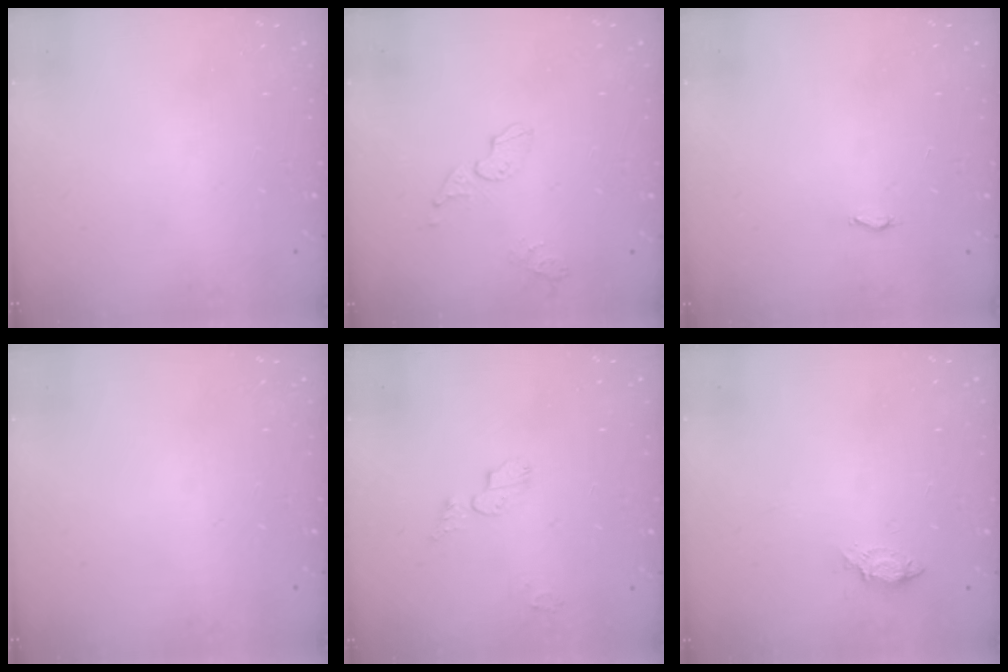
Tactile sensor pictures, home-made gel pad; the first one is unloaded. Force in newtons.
{"total": 4.4, "press": 4.4, "slide": 0.4}
{"total": 12.3, "press": 4.2, "slide": 11.6}
{"total": 0.0}
{"total": 5.4, "press": 5.4, "slide": 0.2}
{"total": 5.3, "press": 5.3, "slide": 0.6}